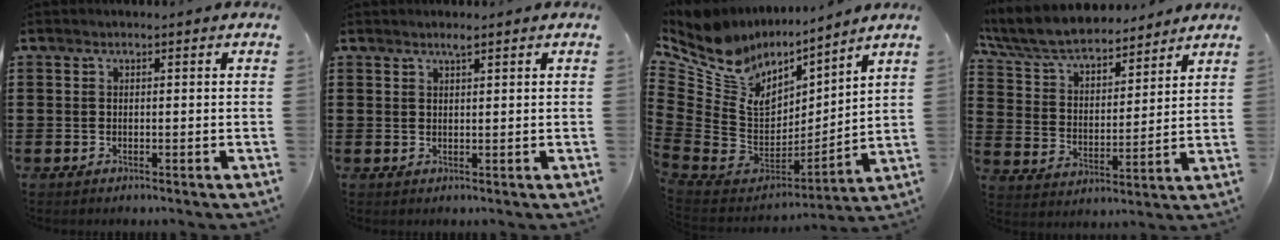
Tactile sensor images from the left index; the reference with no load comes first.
{"total": 1.4, "force": [1.1, 0.1, 0.8], "torque": [-0.016, 0.000, 0.020]}
{"total": 9.0, "force": [5.8, 6.2, 3.1], "torque": [-0.120, -0.059, 0.103]}
{"total": 7.6, "force": [7.0, 1.5, 2.6], "torque": [-0.081, -0.038, 0.121]}